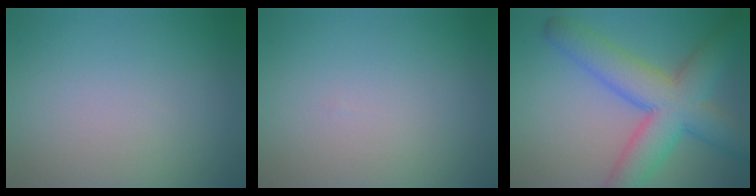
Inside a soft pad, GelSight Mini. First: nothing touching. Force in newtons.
{"total": 0.0}
{"total": 9.0, "press": 9.0, "slide": 0.3}